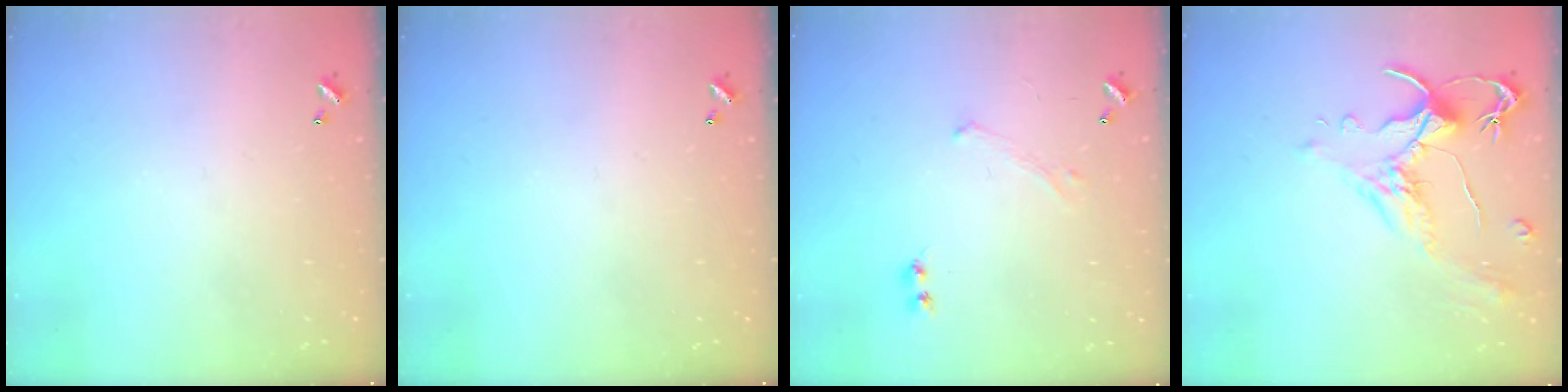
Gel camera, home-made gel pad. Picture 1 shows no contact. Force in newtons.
{"total": 0.0}
{"total": 0.0}
{"total": 1.5, "press": 1.0, "slide": 1.1}